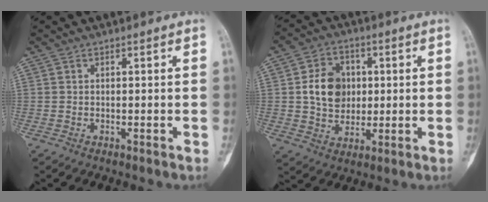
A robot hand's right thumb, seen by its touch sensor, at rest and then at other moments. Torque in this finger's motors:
{"motor_torque": [0.32, 0.25, 0.77, 0.15, 0.07]}